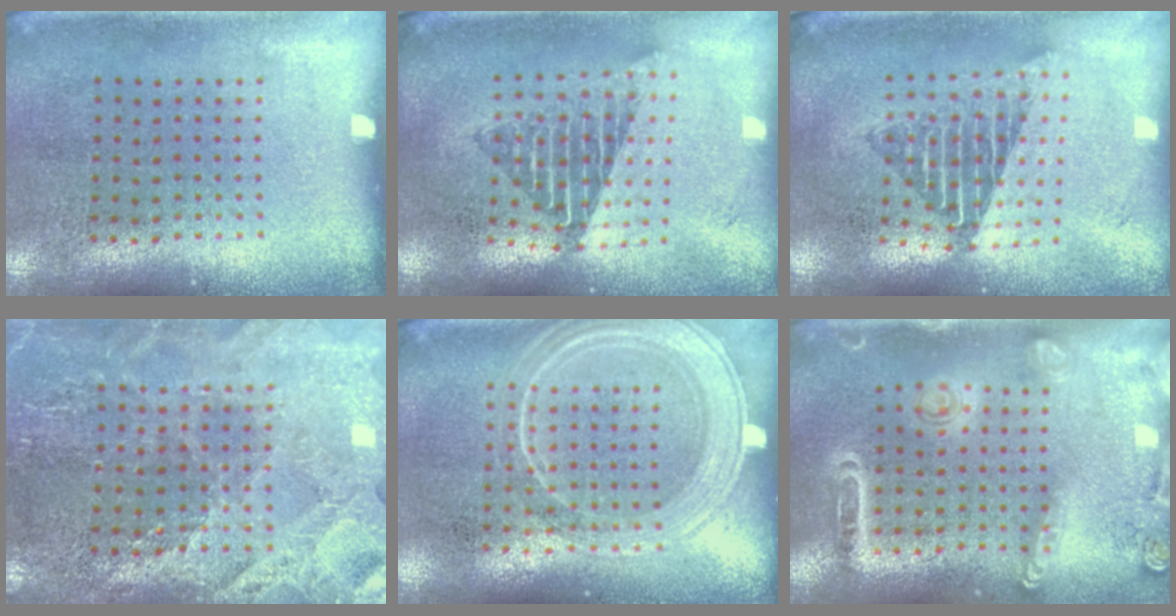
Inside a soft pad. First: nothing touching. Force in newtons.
{"total": 1.7, "press": 1.4, "slide": 1.0}
{"total": 1.6, "press": 1.3, "slide": 0.9}
{"total": 2.7, "press": 2.7, "slide": 0.3}
{"total": 1.9, "press": 1.8, "slide": 0.3}
{"total": 1.6, "press": 1.5, "slide": 0.6}